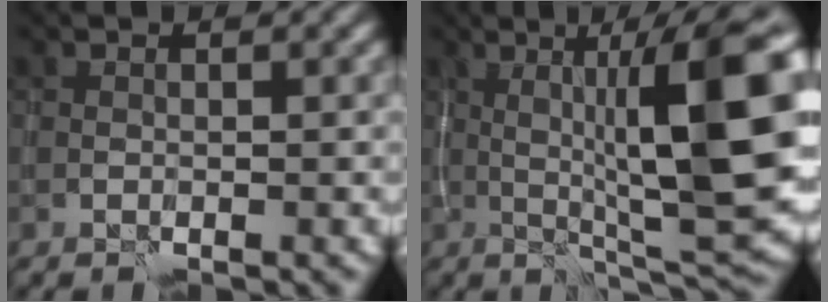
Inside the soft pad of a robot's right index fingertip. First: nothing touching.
{"total": 13.2, "force": [1.4, 2.4, 12.9], "torque": [-0.185, 0.009, 0.023]}